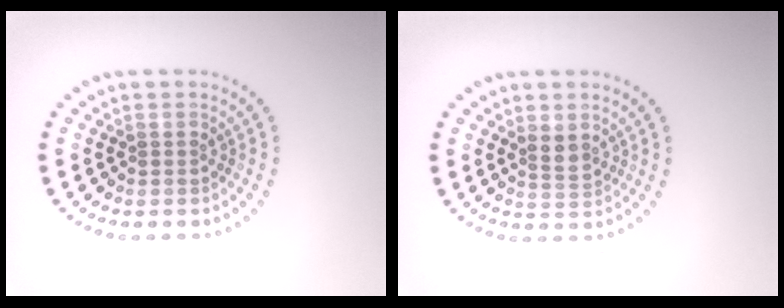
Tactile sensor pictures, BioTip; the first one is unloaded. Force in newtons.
{"total": 1.6, "press": 1.4, "slide": 0.8}